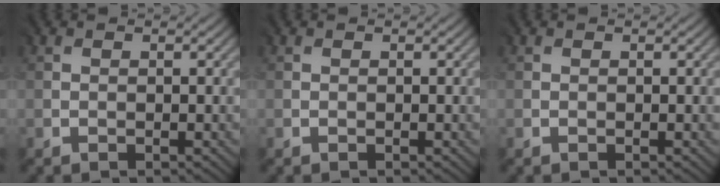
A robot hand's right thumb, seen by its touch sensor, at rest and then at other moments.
{"total": 0.0}
{"total": 0.0}